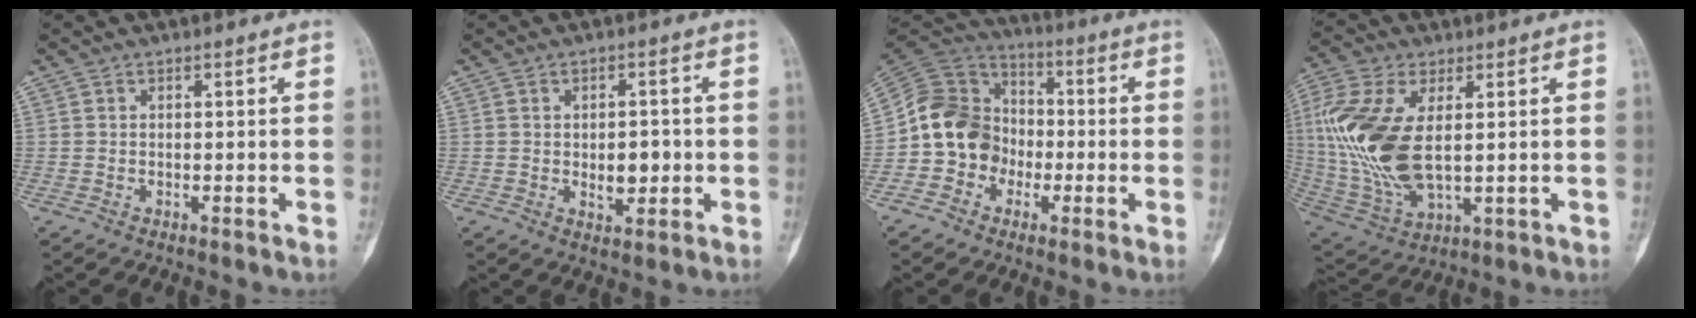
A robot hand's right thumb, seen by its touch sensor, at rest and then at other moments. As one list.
[{"total": 4.5, "force": [-0.5, 2.7, 3.6], "torque": [-0.034, 0.000, -0.004]}, {"total": 13.8, "force": [-3.1, 12.1, 5.9], "torque": [-0.075, 0.053, -0.066]}, {"total": 18.5, "force": [2.1, 9.4, 15.8], "torque": [-0.356, -0.011, 0.050]}]